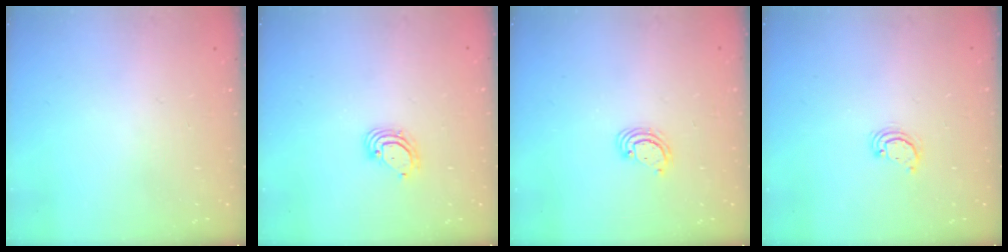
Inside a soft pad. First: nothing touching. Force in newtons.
{"total": 4.3, "press": 4.3, "slide": 0.2}
{"total": 2.5, "press": 2.5, "slide": 0.3}
{"total": 2.6, "press": 2.6, "slide": 0.3}